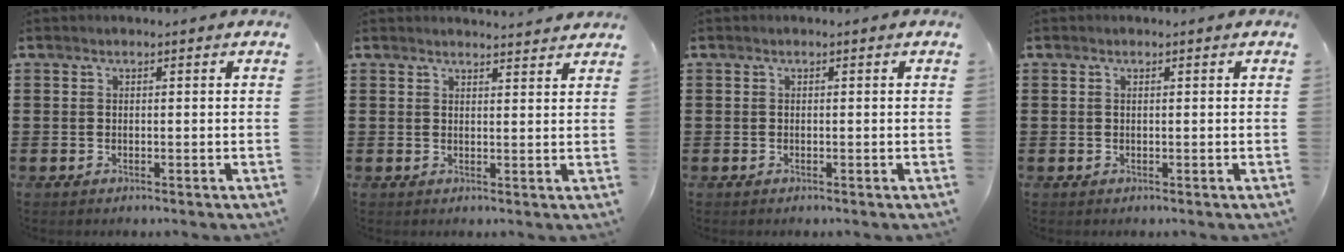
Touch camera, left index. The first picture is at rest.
{"total": 2.3, "force": [2.3, 0.0, 0.1], "torque": [-0.009, -0.007, 0.043]}
{"total": 0.0}
{"total": 0.0}